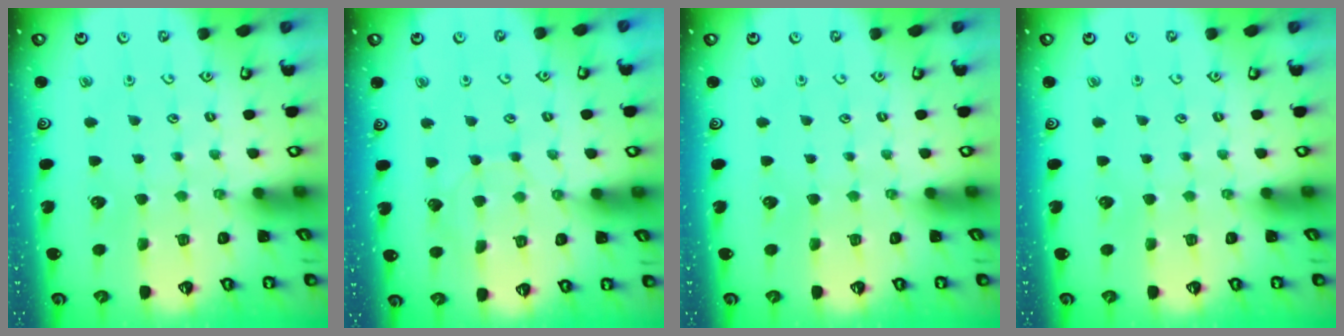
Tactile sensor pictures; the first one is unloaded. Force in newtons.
{"total": 2.9, "press": 2.9, "slide": 0.3}
{"total": 0.0}
{"total": 0.0}